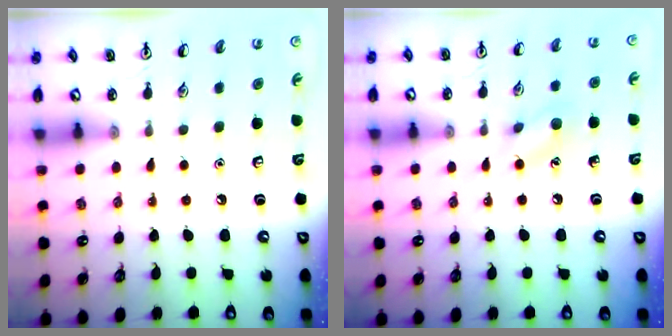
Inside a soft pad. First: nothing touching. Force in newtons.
{"total": 6.7, "press": 6.6, "slide": 0.9}